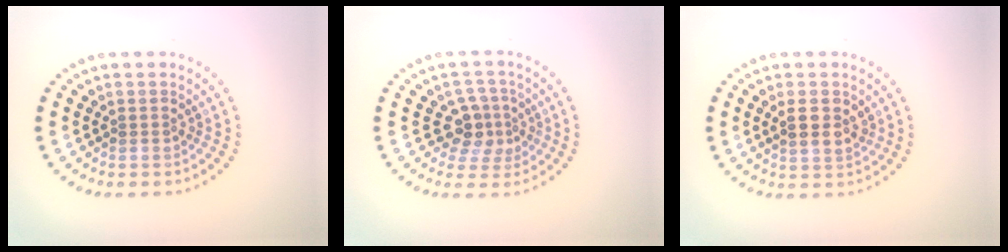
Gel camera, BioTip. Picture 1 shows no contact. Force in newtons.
{"total": 2.9, "press": 2.6, "slide": 1.4}
{"total": 2.6, "press": 2.5, "slide": 0.6}